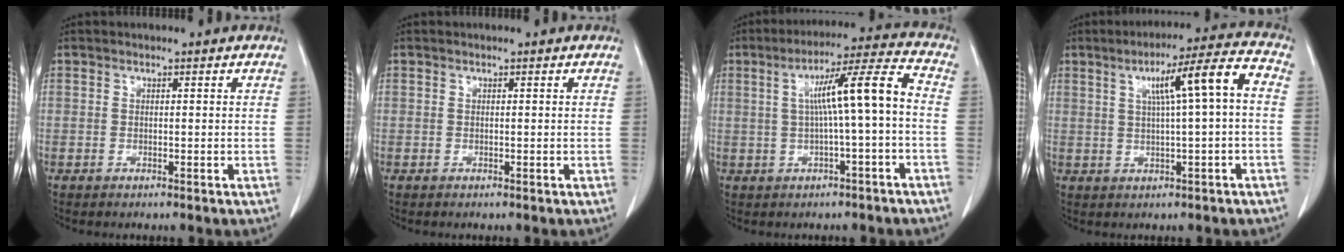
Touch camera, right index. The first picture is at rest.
{"total": 0.0}
{"total": 9.8, "force": [-0.1, -0.3, 9.8], "torque": [-0.157, 0.025, -0.001]}
{"total": 9.2, "force": [1.4, 0.0, 9.1], "torque": [-0.141, 0.019, 0.022]}